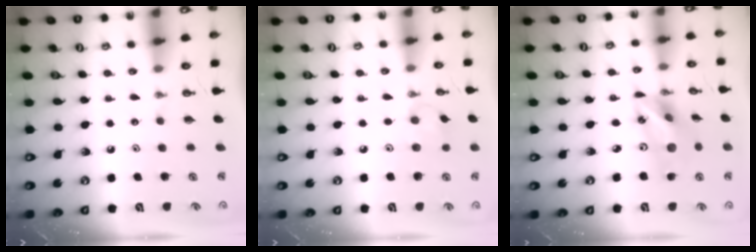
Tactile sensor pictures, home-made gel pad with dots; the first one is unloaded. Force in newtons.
{"total": 5.6, "press": 5.5, "slide": 1.3}
{"total": 15.5, "press": 15.1, "slide": 3.3}